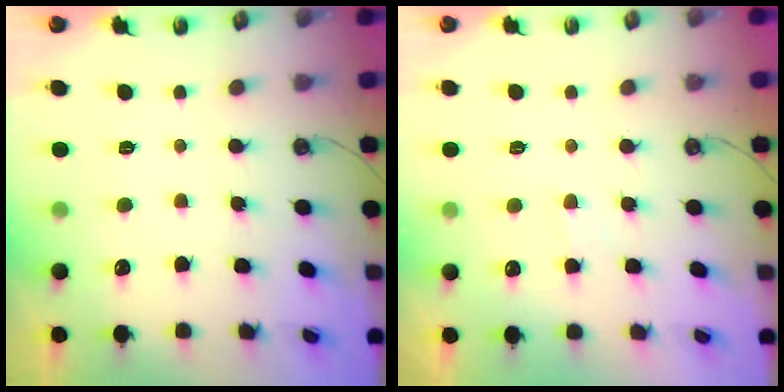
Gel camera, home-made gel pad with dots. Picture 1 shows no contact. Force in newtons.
{"total": 4.0, "press": 4.0, "slide": 0.5}